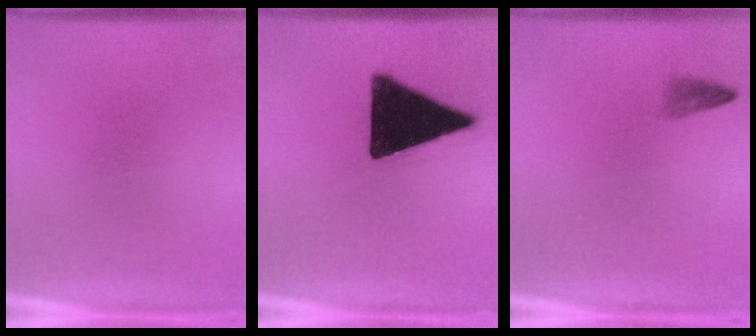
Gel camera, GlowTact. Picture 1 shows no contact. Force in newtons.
{"total": 19.1}
{"total": 1.2}